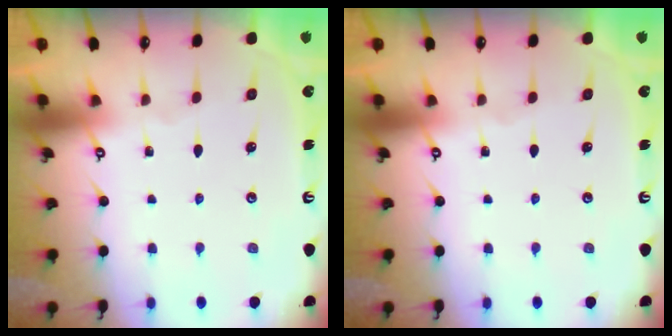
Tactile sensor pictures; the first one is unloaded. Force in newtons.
{"total": 0.0}